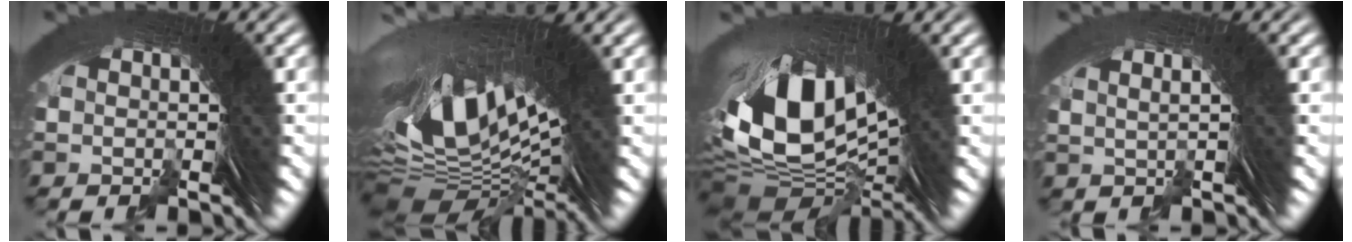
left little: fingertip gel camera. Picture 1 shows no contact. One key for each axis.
{"total": 19.6, "fx": 0.9, "fy": 10.6, "fz": 16.5, "tx": -0.298, "ty": -0.041, "tz": 0.038}
{"total": 16.8, "fx": -0.8, "fy": 10.3, "fz": 13.3, "tx": -0.248, "ty": -0.048, "tz": 0.017}
{"total": 2.7, "fx": 1.5, "fy": -0.4, "fz": 2.2, "tx": -0.021, "ty": 0.012, "tz": 0.025}